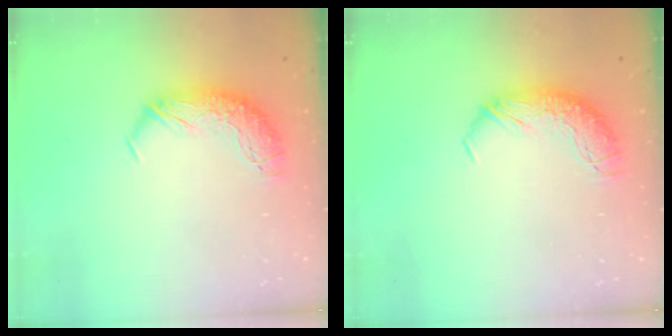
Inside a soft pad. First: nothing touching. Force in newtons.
{"total": 0.0}